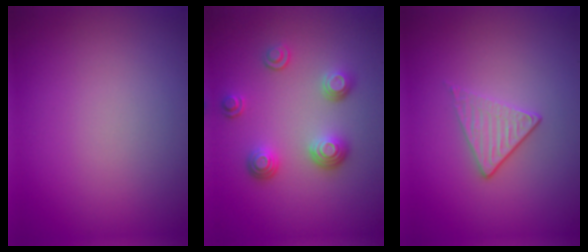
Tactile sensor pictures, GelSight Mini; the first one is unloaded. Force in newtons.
{"total": 3.3, "press": 2.7, "slide": 1.9}
{"total": 1.7, "press": 1.4, "slide": 1.0}